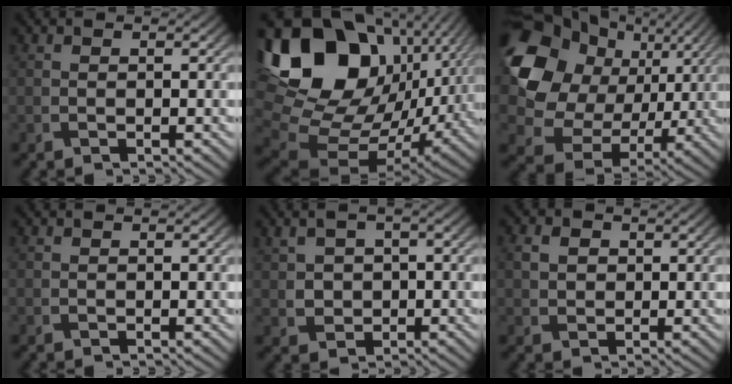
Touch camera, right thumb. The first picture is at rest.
{"total": 21.3, "force": [6.6, 15.4, 13.2], "torque": [-0.288, -0.004, 0.150]}
{"total": 17.0, "force": [4.0, 14.0, 8.7], "torque": [-0.221, 0.003, 0.073]}
{"total": 0.0}
{"total": 3.8, "force": [0.3, 2.9, 2.5], "torque": [-0.056, -0.001, 0.011]}
{"total": 2.5, "force": [0.5, 2.0, 1.3], "torque": [-0.035, 0.001, 0.006]}